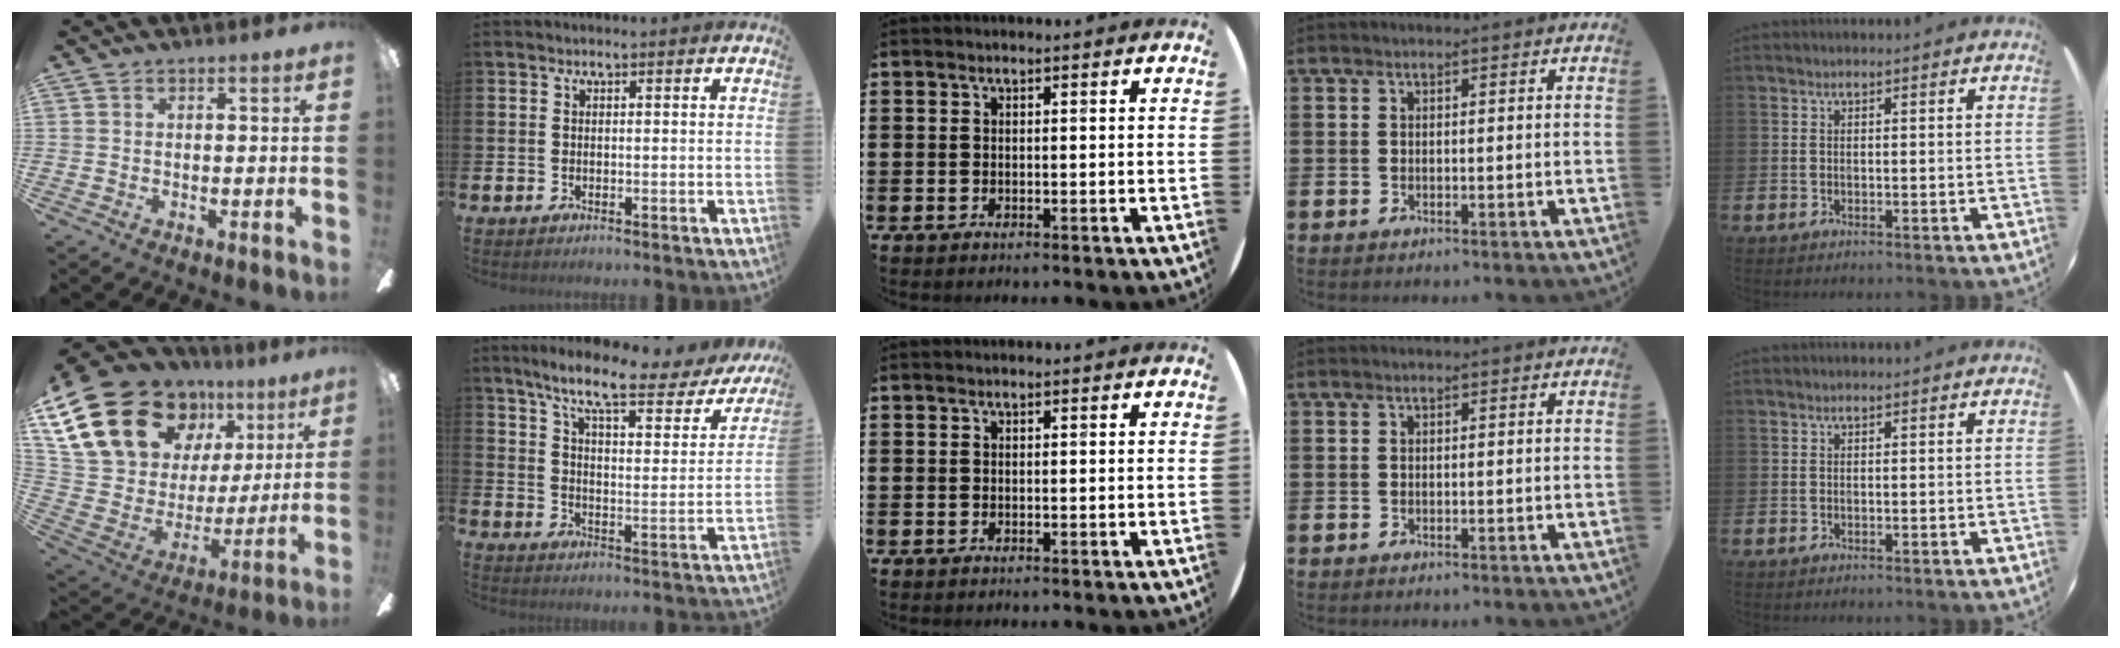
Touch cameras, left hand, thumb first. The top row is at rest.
{"thumb": {"total": 24.9, "force": [14.3, 15.6, 13.2], "torque": [-0.269, -0.076, 0.286]}, "index": {"total": 8.5, "force": [6.7, 1.6, 4.9], "torque": [-0.121, -0.035, 0.106]}}